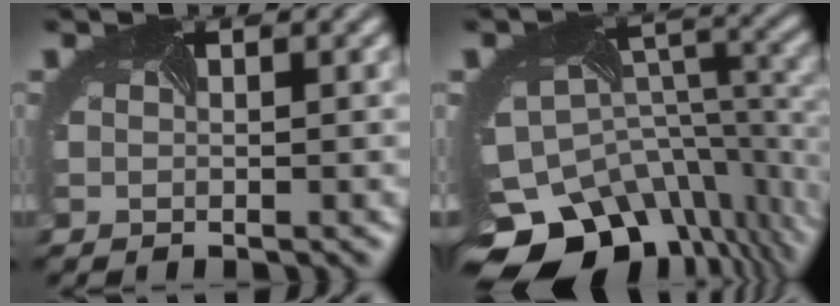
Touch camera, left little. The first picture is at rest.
{"total": 14.1, "force": [-9.7, 8.2, 6.0], "torque": [-0.146, -0.033, -0.125]}